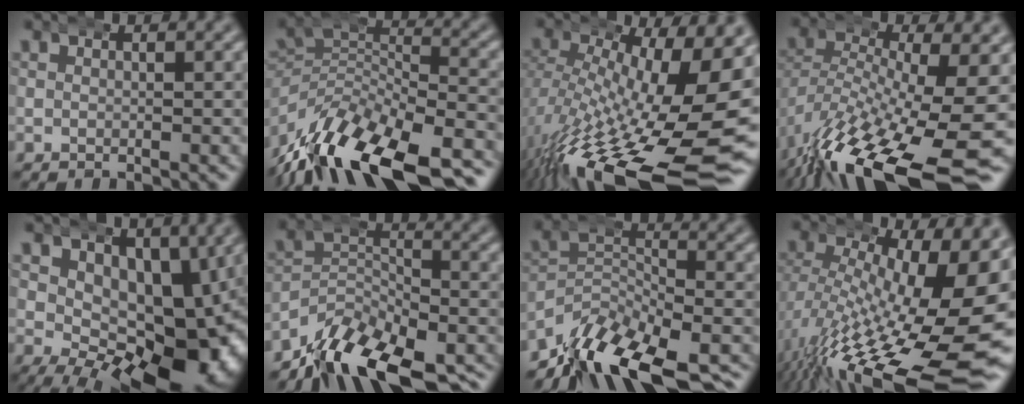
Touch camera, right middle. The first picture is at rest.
{"total": 12.9, "force": [-7.3, 6.9, 8.1], "torque": [-0.133, -0.034, -0.103]}
{"total": 15.9, "force": [-6.8, 6.2, 13.0], "torque": [-0.208, -0.062, -0.066]}
{"total": 11.9, "force": [-6.1, 5.1, 8.8], "torque": [-0.177, -0.056, -0.069]}
{"total": 12.8, "force": [-0.9, 7.6, 10.3], "torque": [-0.158, -0.051, 0.009]}
{"total": 9.0, "force": [-6.1, 4.2, 5.1], "torque": [-0.060, -0.015, -0.100]}
{"total": 9.4, "force": [-5.9, 4.6, 5.8], "torque": [-0.081, -0.020, -0.091]}
{"total": 15.2, "force": [-5.3, 6.4, 12.8], "torque": [-0.196, -0.060, -0.042]}